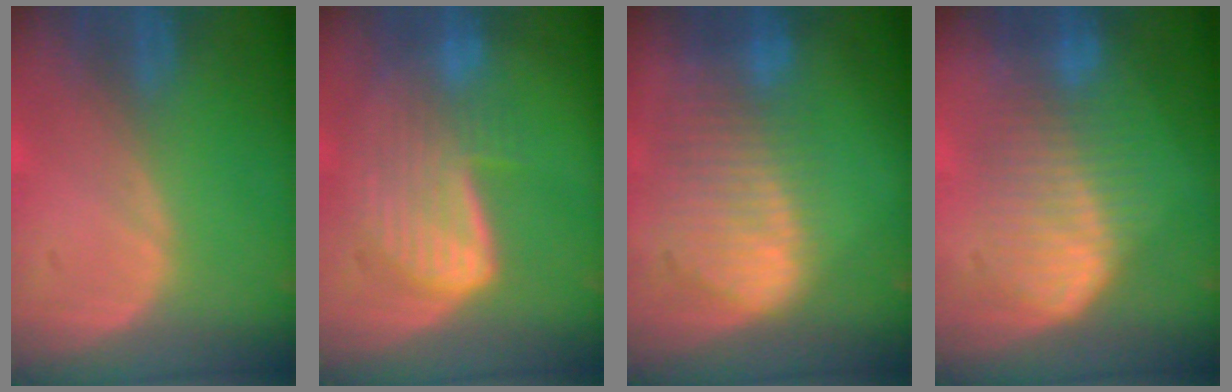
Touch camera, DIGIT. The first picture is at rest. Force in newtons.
{"total": 7.4, "press": 7.3, "slide": 1.6}
{"total": 9.2, "press": 8.1, "slide": 4.4}
{"total": 7.8, "press": 7.8, "slide": 0.1}